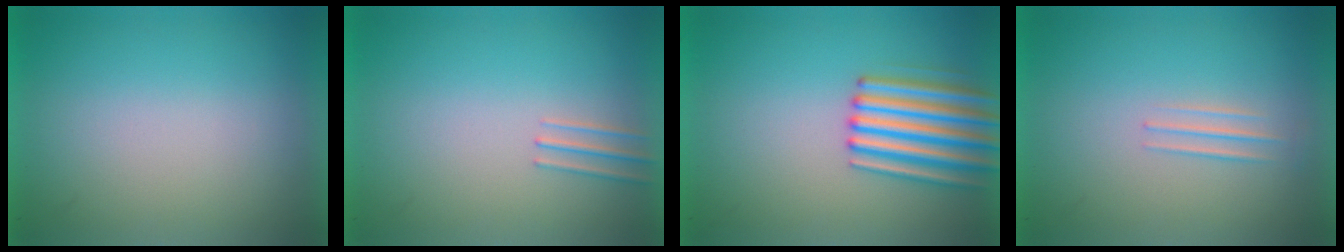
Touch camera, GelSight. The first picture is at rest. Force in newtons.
{"total": 1.0}
{"total": 4.7}
{"total": 1.4}